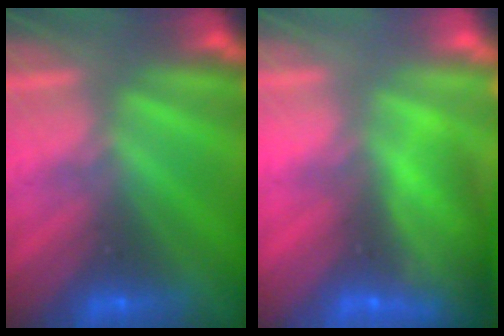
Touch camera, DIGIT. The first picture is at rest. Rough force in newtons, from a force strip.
{"total": 7.9}